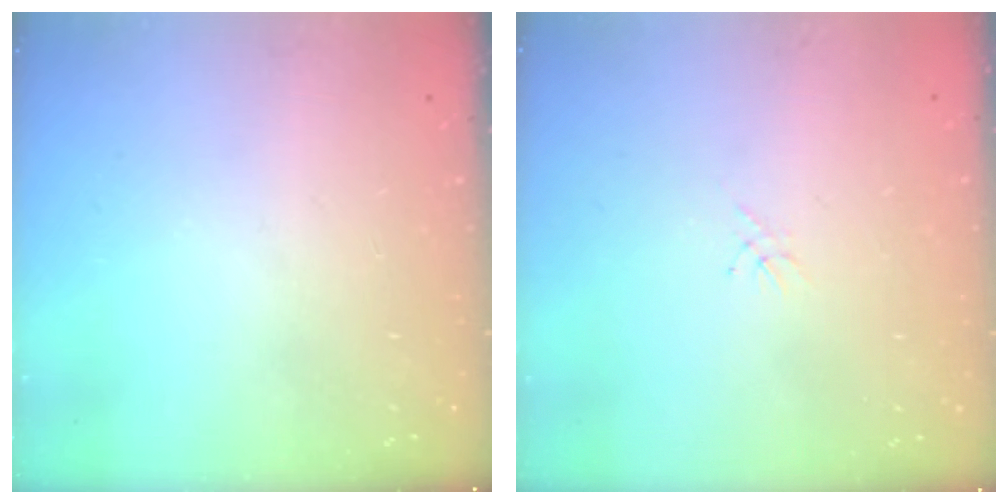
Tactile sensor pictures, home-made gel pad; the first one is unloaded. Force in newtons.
{"total": 1.3, "press": 1.2, "slide": 0.4}